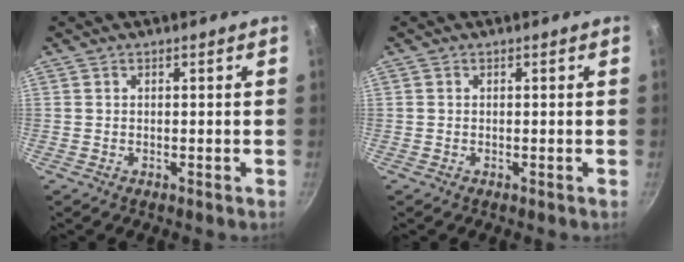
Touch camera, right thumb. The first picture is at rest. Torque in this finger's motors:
{"motor_torque": [-0.03, 0.30, 0.26, 0.12, -0.02]}